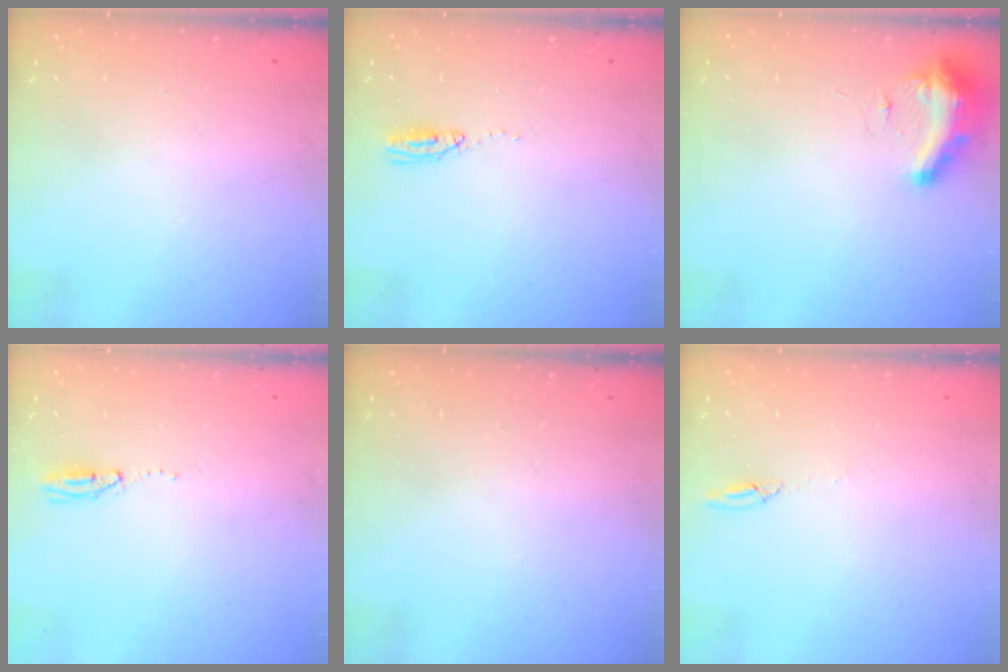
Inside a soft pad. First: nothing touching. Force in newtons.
{"total": 9.3, "press": 5.1, "slide": 7.7}
{"total": 9.3, "press": 9.2, "slide": 0.9}
{"total": 4.2, "press": 2.6, "slide": 3.3}
{"total": 0.0}
{"total": 3.5, "press": 3.5, "slide": 0.4}